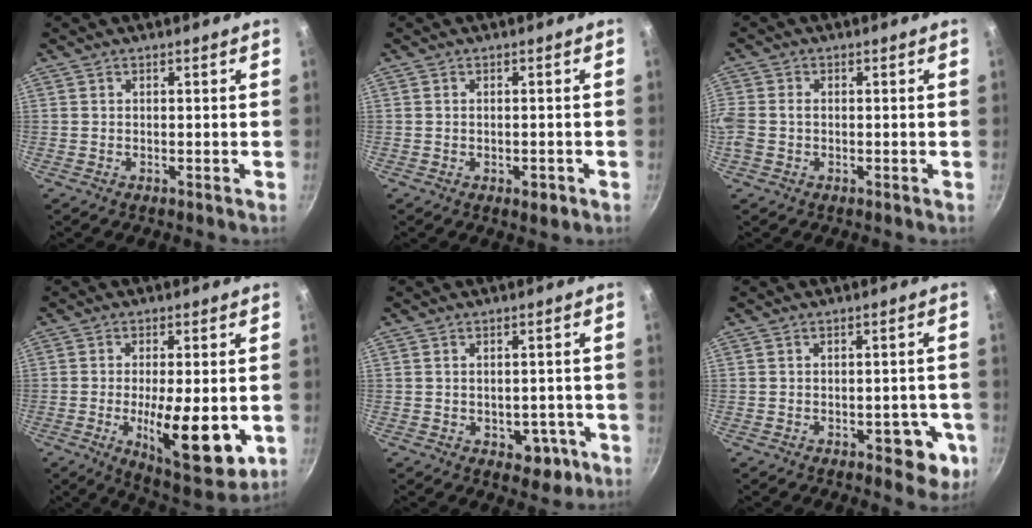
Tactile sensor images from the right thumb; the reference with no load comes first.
{"total": 2.0, "force": [-0.8, 1.0, 1.5], "torque": [-0.020, 0.008, -0.008]}
{"total": 4.5, "force": [-0.4, 3.4, 3.0], "torque": [-0.079, 0.008, -0.009]}
{"total": 15.7, "force": [-3.5, 5.6, 14.2], "torque": [-0.199, -0.021, -0.040]}
{"total": 5.2, "force": [-2.1, 3.5, 3.2], "torque": [-0.017, 0.018, -0.018]}
{"total": 6.6, "force": [-2.9, 3.3, 5.0], "torque": [-0.034, 0.017, -0.031]}